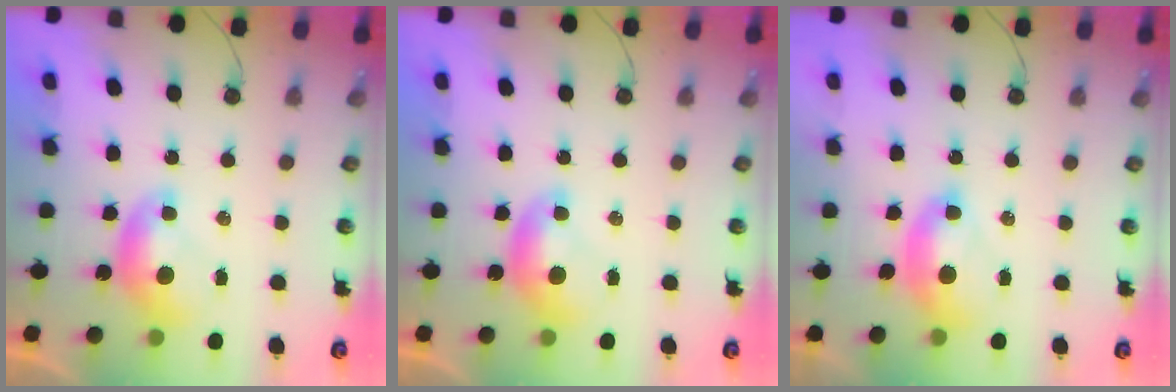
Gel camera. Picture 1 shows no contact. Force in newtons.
{"total": 0.0}
{"total": 2.5, "press": 2.5, "slide": 0.6}